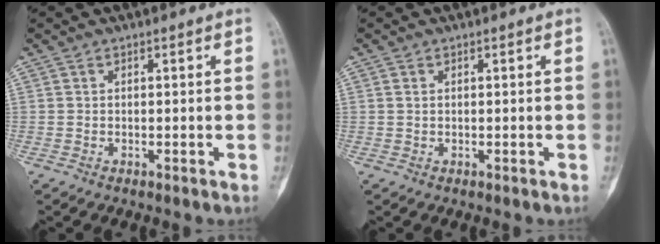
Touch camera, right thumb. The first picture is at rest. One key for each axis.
{"total": 0.7, "fx": 0.2, "fy": 0.5, "fz": 0.5, "tx": -0.012, "ty": 0.001, "tz": 0.005}